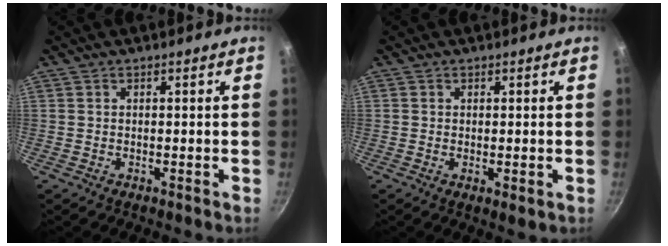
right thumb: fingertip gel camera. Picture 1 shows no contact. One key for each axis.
{"total": 1.5, "fx": -0.1, "fy": 0.5, "fz": 1.4, "tx": -0.024, "ty": -0.008, "tz": -0.002}